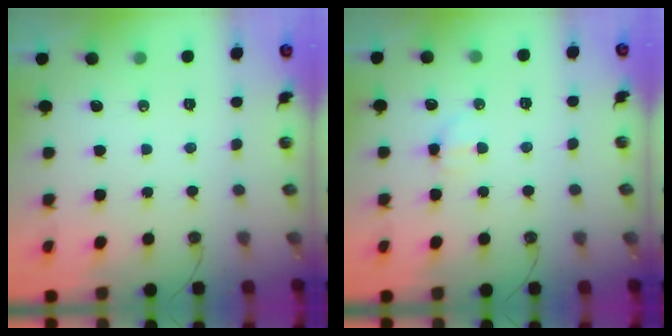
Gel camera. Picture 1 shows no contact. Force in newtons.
{"total": 4.5, "press": 4.5, "slide": 0.9}